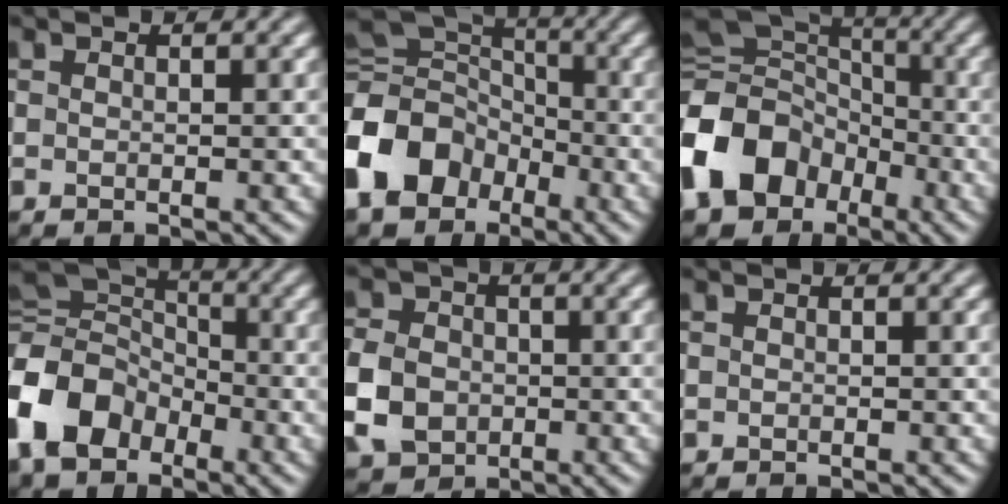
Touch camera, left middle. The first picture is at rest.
{"total": 12.6, "force": [-4.4, 10.2, 5.9], "torque": [-0.143, -0.009, -0.103]}
{"total": 13.6, "force": [-5.2, 10.9, 6.3], "torque": [-0.147, -0.009, -0.111]}
{"total": 10.6, "force": [-3.9, 7.9, 5.9], "torque": [-0.139, -0.003, -0.092]}
{"total": 5.9, "force": [-1.4, 5.0, 2.9], "torque": [-0.077, 0.004, -0.041]}
{"total": 0.0}